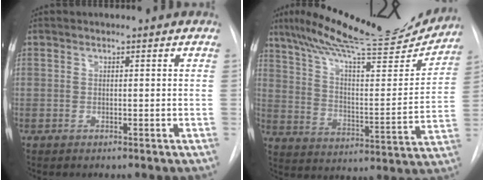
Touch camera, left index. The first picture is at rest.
{"total": 23.3, "force": [20.7, 2.6, 10.3], "torque": [-0.173, -0.027, 0.298]}